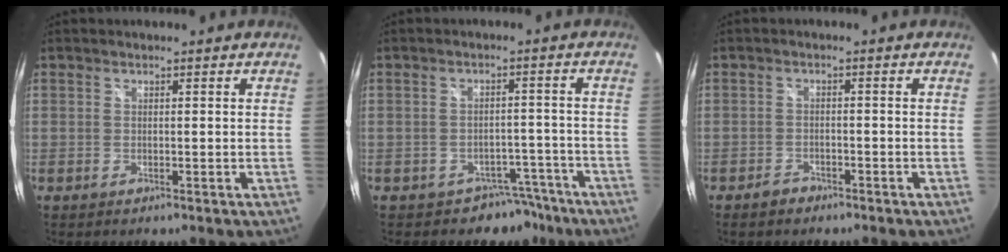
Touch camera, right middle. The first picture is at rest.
{"total": 6.0, "force": [-4.5, 3.9, 0.5], "torque": [-0.004, 0.034, -0.053]}
{"total": 2.3, "force": [-1.9, 1.3, 0.4], "torque": [-0.016, 0.001, -0.029]}